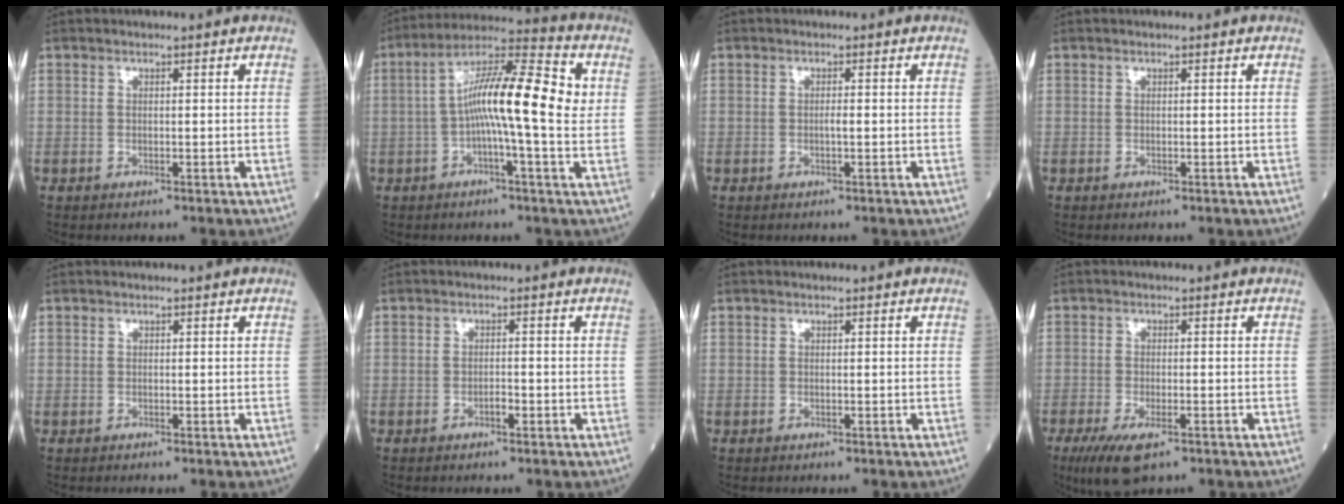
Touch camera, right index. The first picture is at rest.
{"total": 13.6, "force": [0.6, 1.4, 13.5], "torque": [-0.227, 0.026, -0.004]}
{"total": 0.8, "force": [-0.2, 0.0, 0.8], "torque": [-0.014, 0.000, -0.004]}
{"total": 0.0}
{"total": 0.0}
{"total": 1.1, "force": [-0.6, 0.4, 0.8], "torque": [-0.013, 0.002, -0.011]}
{"total": 0.0}
{"total": 6.5, "force": [-3.6, 2.1, 4.9], "torque": [-0.093, -0.016, -0.059]}